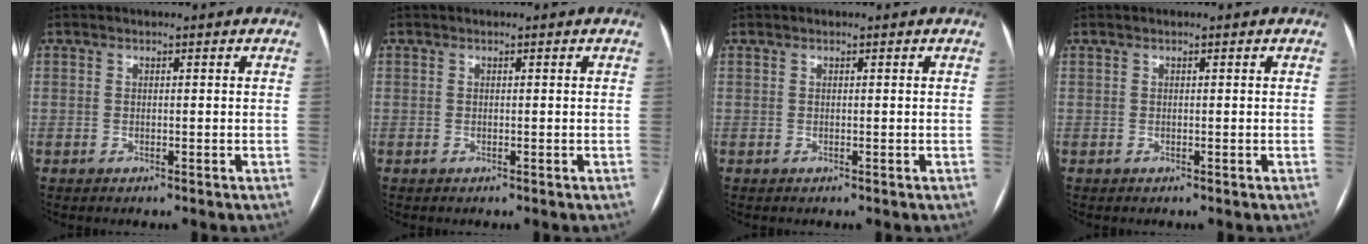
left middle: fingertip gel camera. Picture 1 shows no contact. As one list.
[{"total": 0.0}, {"total": 0.0}, {"total": 0.0}]